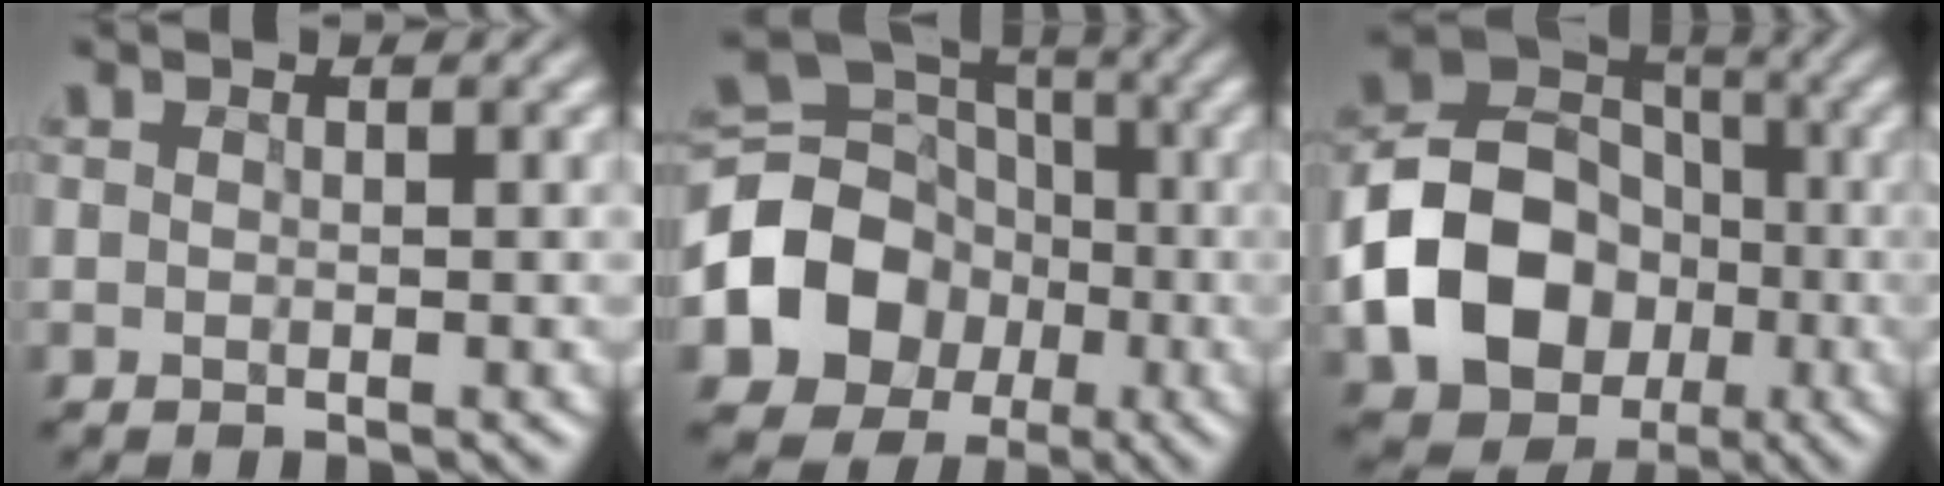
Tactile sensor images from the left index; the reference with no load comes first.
{"total": 9.5, "force": [-2.4, 7.8, 4.9], "torque": [-0.094, 0.001, -0.049]}
{"total": 12.3, "force": [-3.1, 9.4, 7.2], "torque": [-0.144, -0.002, -0.054]}